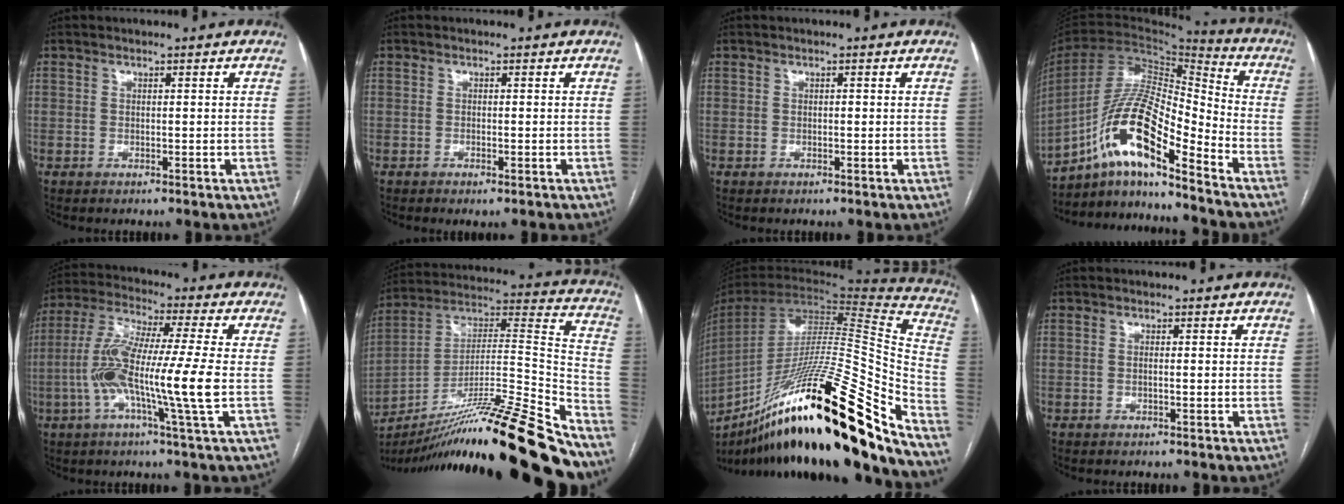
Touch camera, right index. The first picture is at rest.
{"total": 1.5, "force": [-1.0, 0.2, 1.1], "torque": [-0.016, -0.004, -0.014]}
{"total": 0.0}
{"total": 16.2, "force": [-9.9, 2.8, 12.5], "torque": [-0.243, 0.016, -0.174]}
{"total": 13.7, "force": [-2.6, -0.8, 13.4], "torque": [-0.266, -0.001, -0.060]}
{"total": 30.8, "force": [-23.6, 0.6, 19.7], "torque": [-0.263, -0.013, -0.388]}
{"total": 40.6, "force": [-24.8, 4.7, 31.7], "torque": [-0.469, -0.055, -0.399]}
{"total": 0.0}